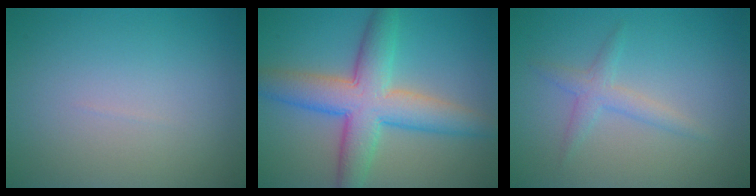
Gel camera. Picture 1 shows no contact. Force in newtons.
{"total": 8.0, "press": 8.0, "slide": 0.3}
{"total": 1.9, "press": 1.9, "slide": 0.1}